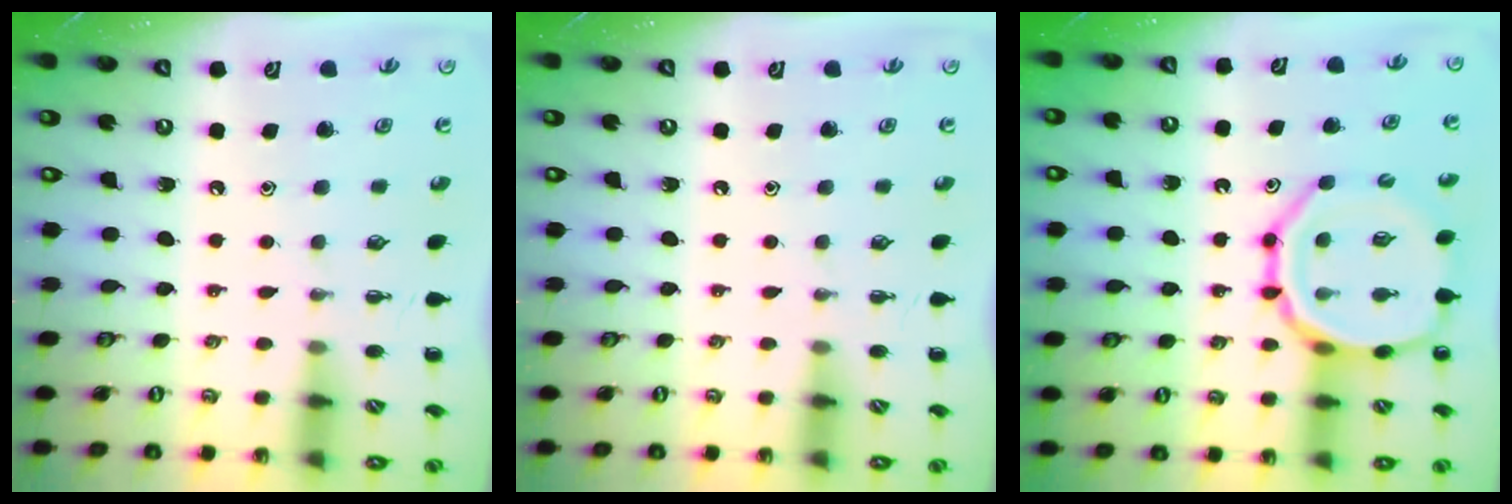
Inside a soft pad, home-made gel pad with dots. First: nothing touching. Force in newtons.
{"total": 0.0}
{"total": 16.9, "press": 16.7, "slide": 2.4}